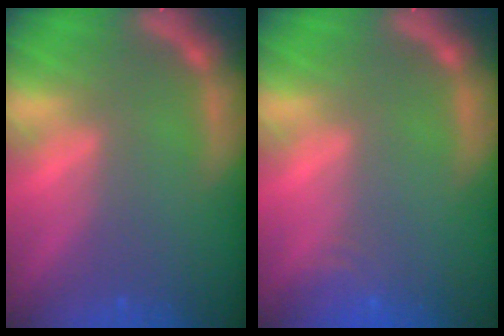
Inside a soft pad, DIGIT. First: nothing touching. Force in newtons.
{"total": 2.4}